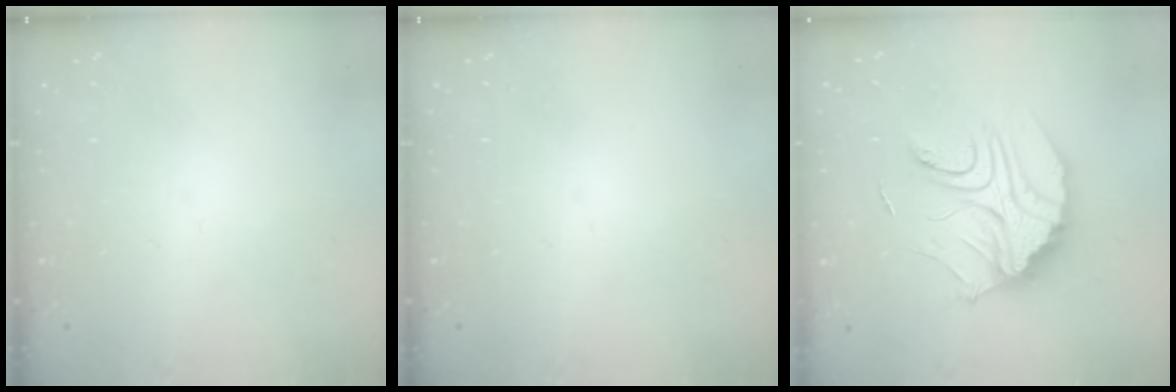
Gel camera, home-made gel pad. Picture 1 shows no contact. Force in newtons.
{"total": 0.0}
{"total": 14.7, "press": 14.6, "slide": 1.1}